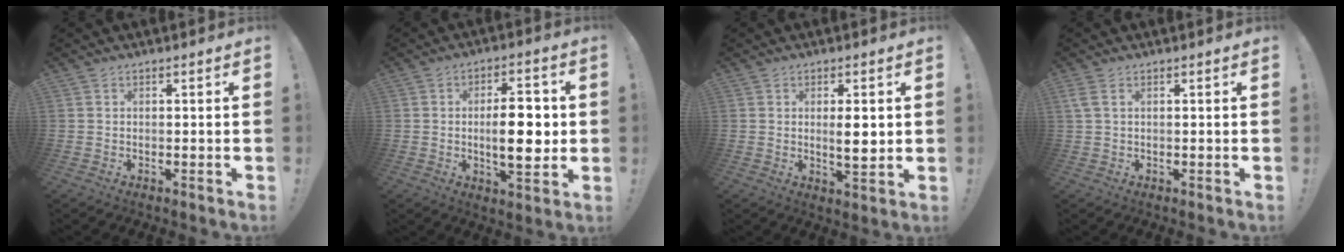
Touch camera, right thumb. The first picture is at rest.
{"total": 12.4, "force": [-0.5, 4.8, 11.4], "torque": [-0.175, -0.007, -0.018]}
{"total": 5.7, "force": [0.7, 1.2, 5.5], "torque": [-0.069, -0.015, 0.005]}
{"total": 2.2, "force": [1.0, 0.5, 1.9], "torque": [-0.039, 0.000, 0.019]}